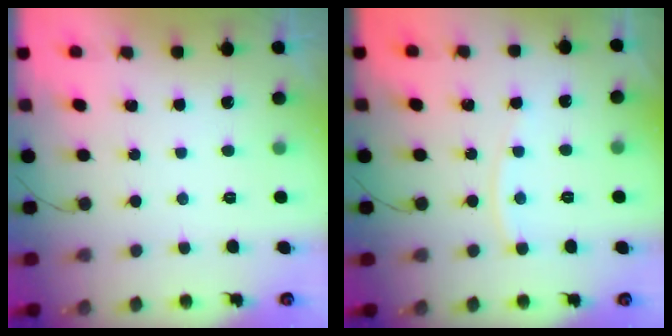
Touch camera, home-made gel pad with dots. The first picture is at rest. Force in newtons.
{"total": 3.3, "press": 3.2, "slide": 0.4}